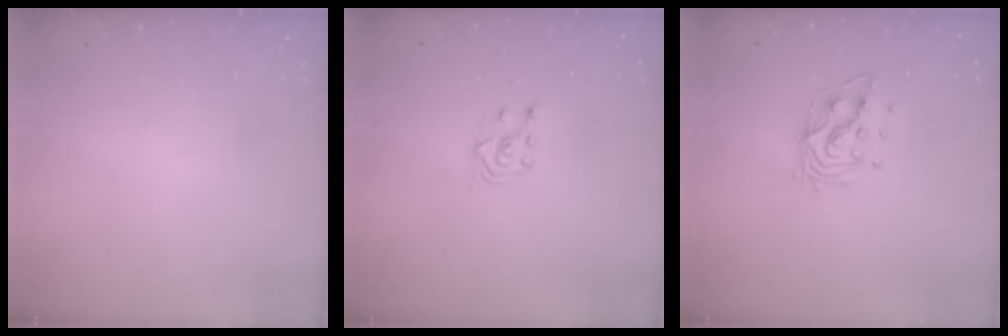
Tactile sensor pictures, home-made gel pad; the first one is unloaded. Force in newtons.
{"total": 3.7, "press": 3.6, "slide": 1.0}
{"total": 10.3, "press": 10.3, "slide": 0.7}